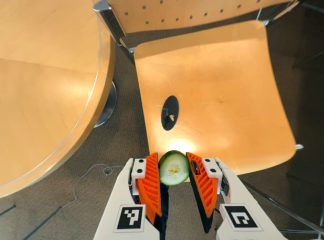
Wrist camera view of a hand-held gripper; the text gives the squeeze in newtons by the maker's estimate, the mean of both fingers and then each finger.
{"total": 6.2, "left": 6.0, "right": 6.4}